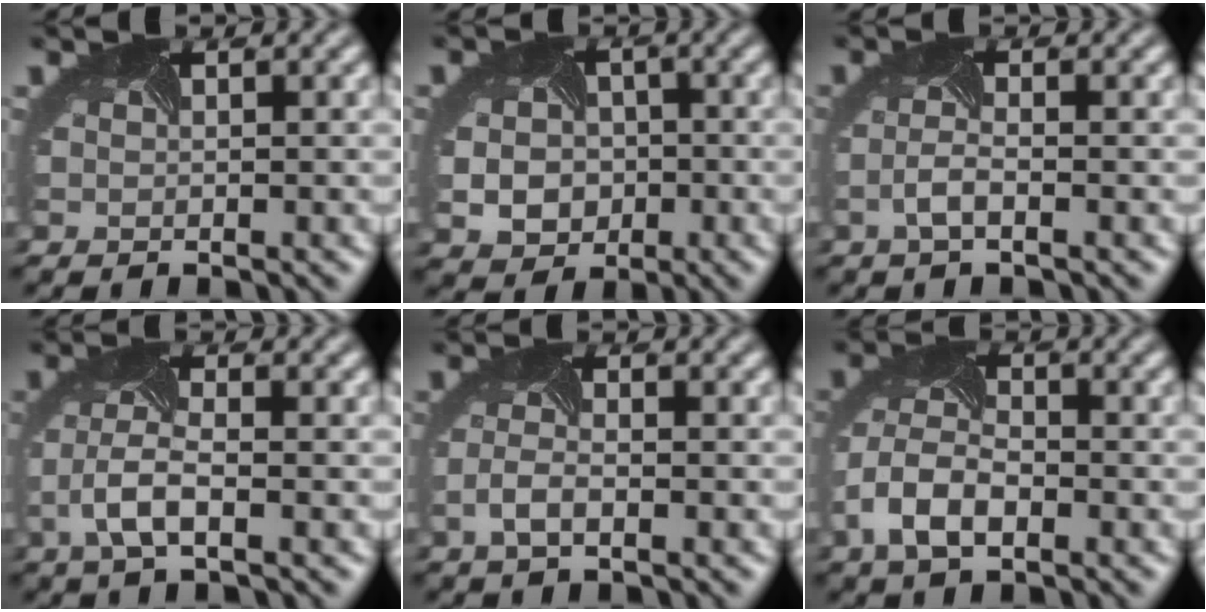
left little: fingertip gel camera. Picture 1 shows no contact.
{"total": 5.0, "force": [-0.8, 4.4, 2.3], "torque": [-0.037, -0.011, -0.012]}
{"total": 1.2, "force": [-0.6, 0.2, 1.0], "torque": [-0.035, 0.003, -0.021]}
{"total": 2.7, "force": [-1.0, 0.9, 2.4], "torque": [-0.070, 0.008, -0.025]}
{"total": 1.7, "force": [-1.0, 0.6, 1.2], "torque": [-0.042, 0.001, -0.025]}
{"total": 5.2, "force": [-2.2, 3.0, 3.6], "torque": [-0.088, 0.002, -0.052]}